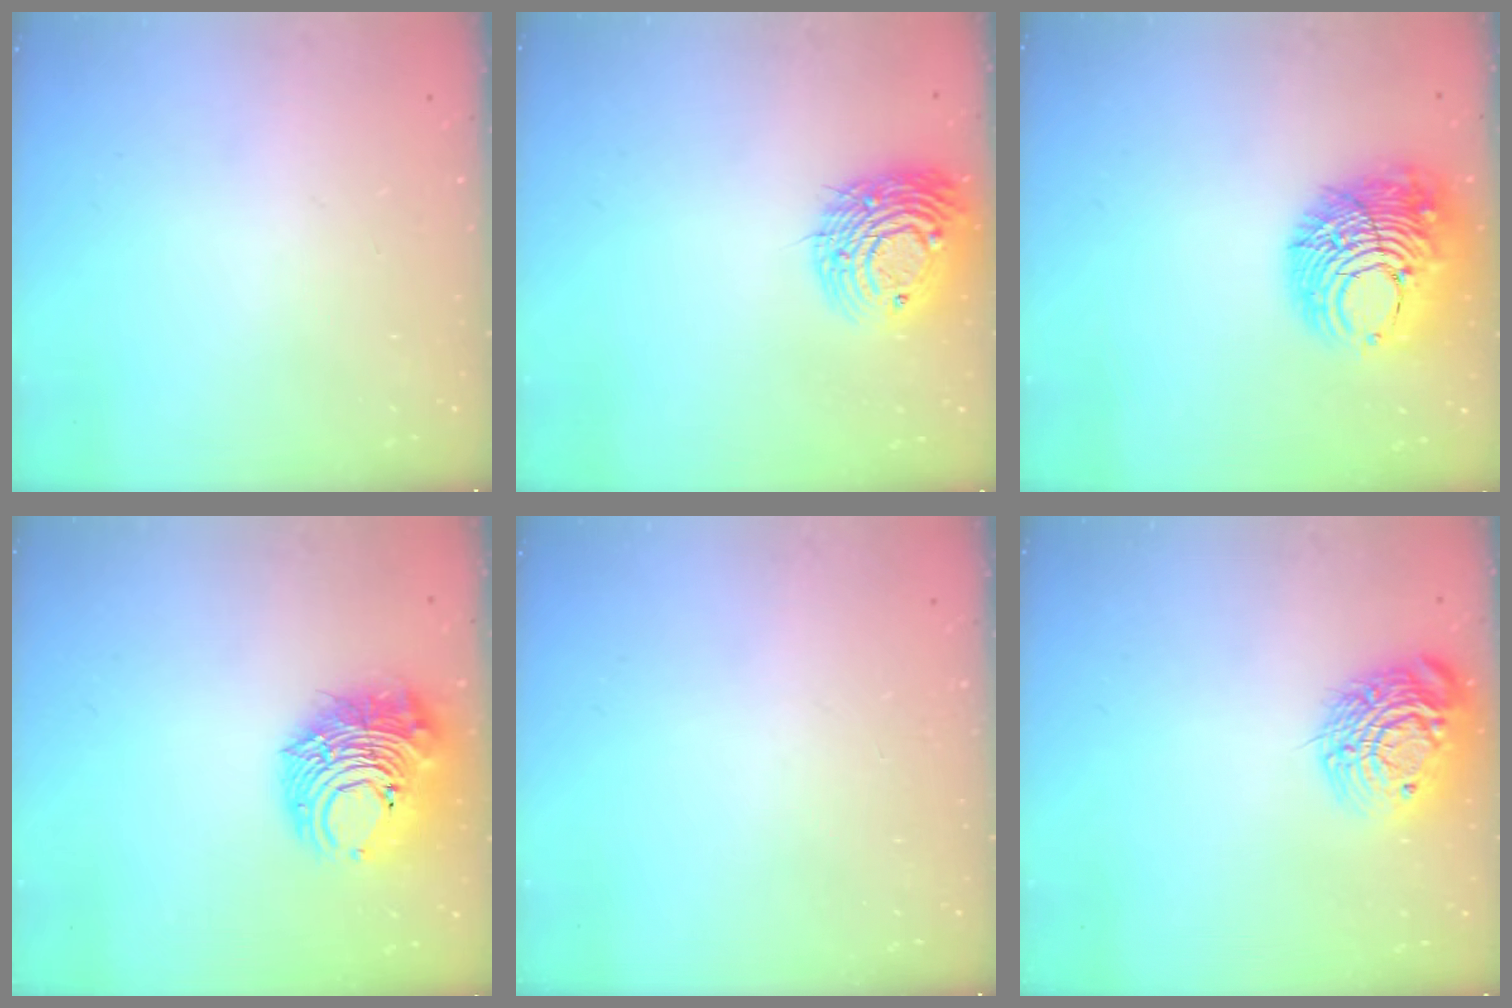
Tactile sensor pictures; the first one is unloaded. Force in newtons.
{"total": 14.7, "press": 14.6, "slide": 1.9}
{"total": 13.6, "press": 13.5, "slide": 1.8}
{"total": 12.9, "press": 12.8, "slide": 1.6}
{"total": 0.0}
{"total": 15.8, "press": 15.7, "slide": 1.3}